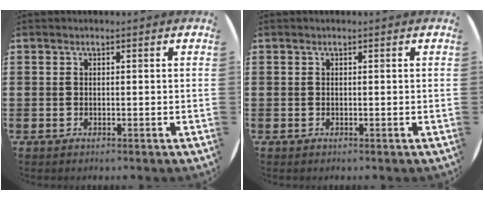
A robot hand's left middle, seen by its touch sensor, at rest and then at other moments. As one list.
[{"total": 0.0}]